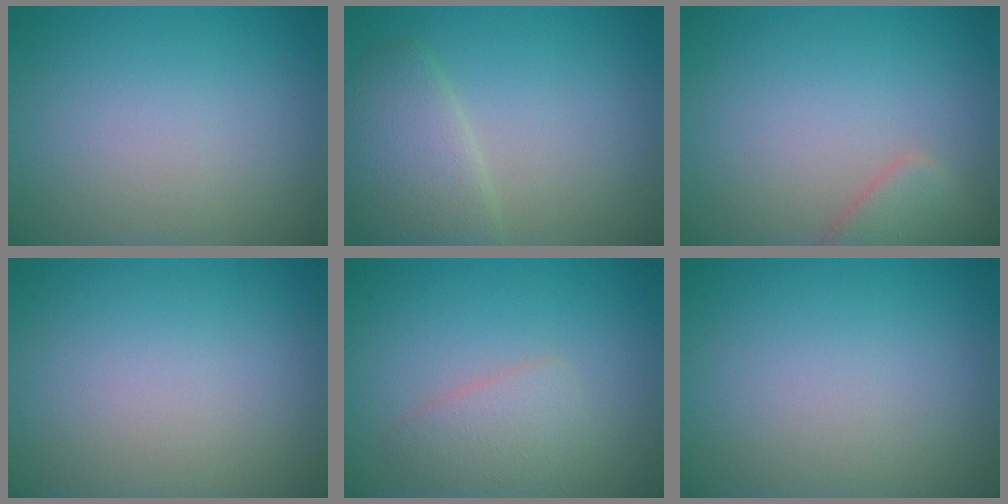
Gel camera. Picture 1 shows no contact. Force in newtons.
{"total": 3.8, "press": 3.8, "slide": 0.2}
{"total": 2.4, "press": 2.4, "slide": 0.2}
{"total": 0.0}
{"total": 2.3, "press": 2.3, "slide": 0.0}
{"total": 0.0}